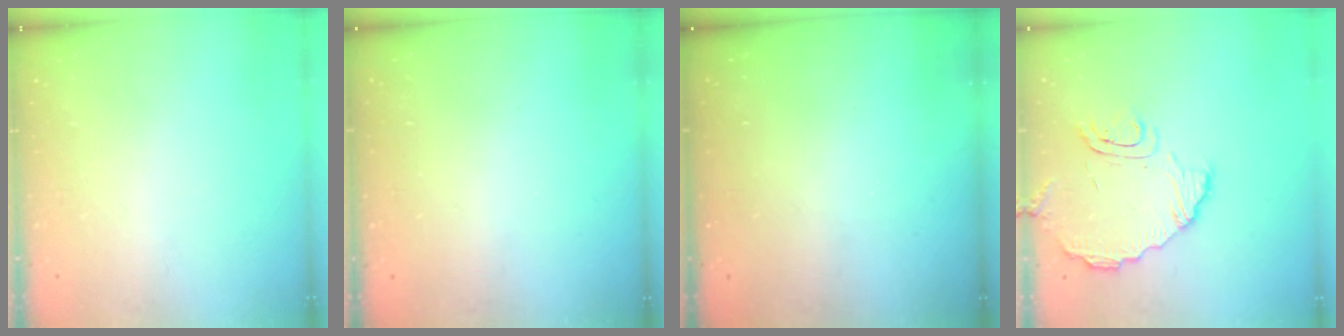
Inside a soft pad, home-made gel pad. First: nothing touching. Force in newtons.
{"total": 3.1, "press": 3.1, "slide": 0.1}
{"total": 3.0, "press": 3.0, "slide": 0.1}
{"total": 9.0, "press": 9.0, "slide": 0.8}